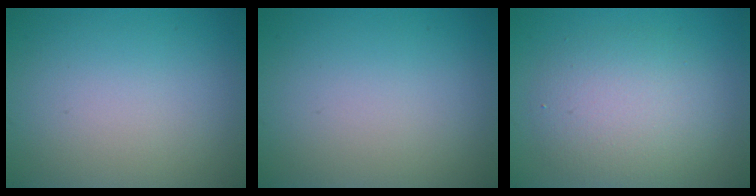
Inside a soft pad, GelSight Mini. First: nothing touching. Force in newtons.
{"total": 0.0}
{"total": 4.8, "press": 4.8, "slide": 0.1}